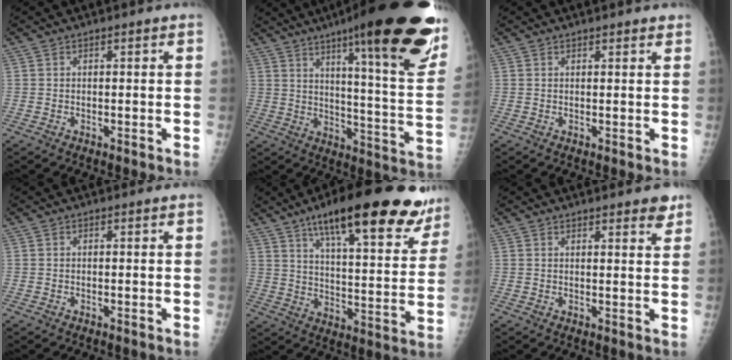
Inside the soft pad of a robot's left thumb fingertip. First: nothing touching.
{"total": 29.9, "force": [17.8, 4.9, 23.5], "torque": [-0.264, -0.061, 0.248]}
{"total": 1.8, "force": [1.6, 0.5, 0.8], "torque": [-0.003, -0.001, 0.019]}
{"total": 0.0}
{"total": 25.4, "force": [17.0, 6.8, 17.6], "torque": [-0.219, -0.048, 0.243]}
{"total": 4.2, "force": [3.3, 1.1, 2.5], "torque": [-0.014, -0.013, 0.040]}